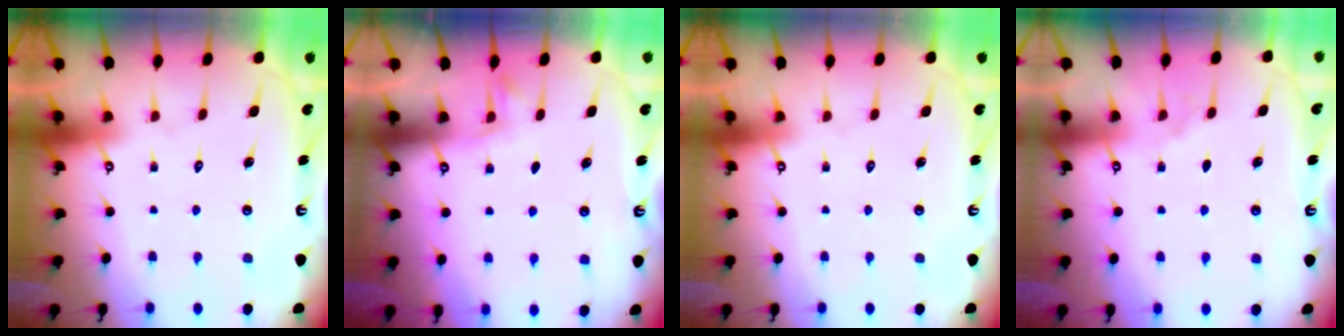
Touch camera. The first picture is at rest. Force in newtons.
{"total": 2.4, "press": 2.4, "slide": 0.5}
{"total": 0.0}
{"total": 2.5, "press": 2.0, "slide": 1.6}